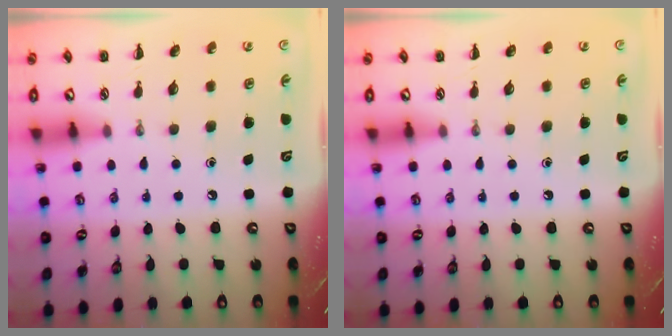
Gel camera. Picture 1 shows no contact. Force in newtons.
{"total": 0.0}